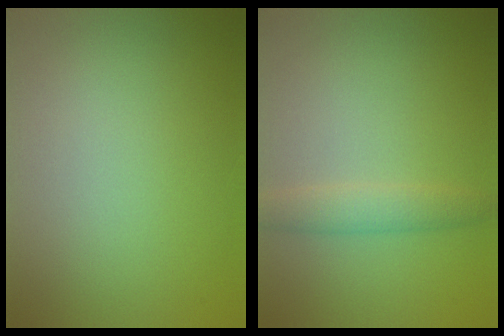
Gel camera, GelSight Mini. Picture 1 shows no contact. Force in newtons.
{"total": 2.1, "press": 2.1, "slide": 0.1}